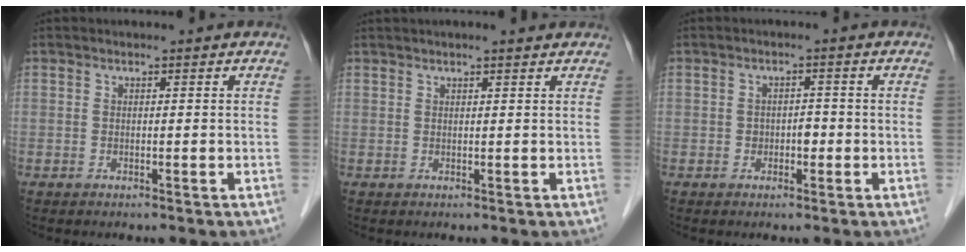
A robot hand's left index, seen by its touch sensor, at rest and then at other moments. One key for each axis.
{"total": 3.7, "fx": 3.2, "fy": 0.2, "fz": 1.8, "tx": -0.025, "ty": 0.025, "tz": 0.044}
{"total": 1.8, "fx": -0.5, "fy": 1.2, "fz": 1.3, "tx": -0.016, "ty": 0.005, "tz": -0.006}